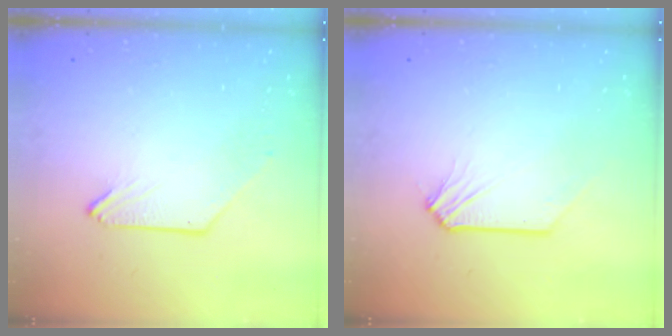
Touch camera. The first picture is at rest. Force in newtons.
{"total": 0.0}